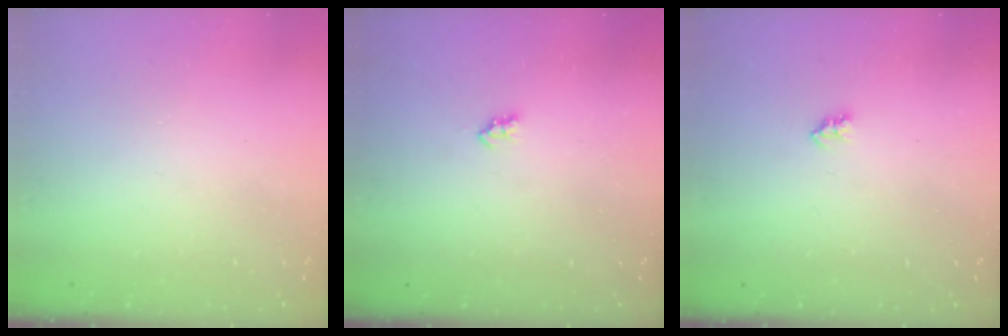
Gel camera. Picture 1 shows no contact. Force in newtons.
{"total": 2.4, "press": 2.4, "slide": 0.4}
{"total": 2.1, "press": 2.1, "slide": 0.4}